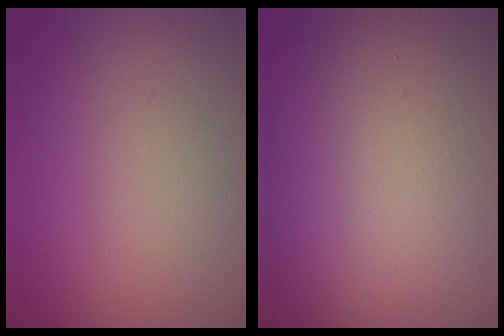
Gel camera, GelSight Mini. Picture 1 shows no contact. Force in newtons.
{"total": 19.3, "press": 19.3, "slide": 1.0}